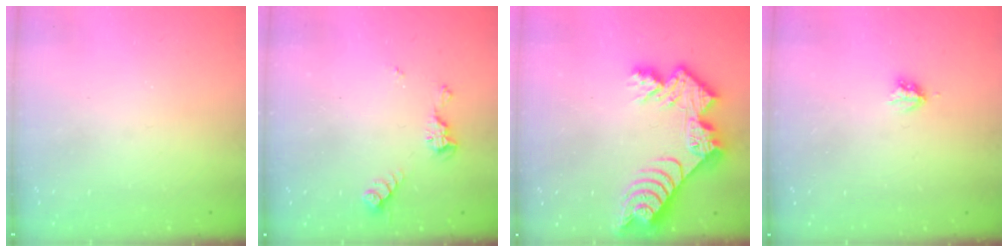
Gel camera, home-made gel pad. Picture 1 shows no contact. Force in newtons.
{"total": 6.3, "press": 6.3, "slide": 0.5}
{"total": 13.8, "press": 13.8, "slide": 1.1}
{"total": 2.9, "press": 2.9, "slide": 0.5}